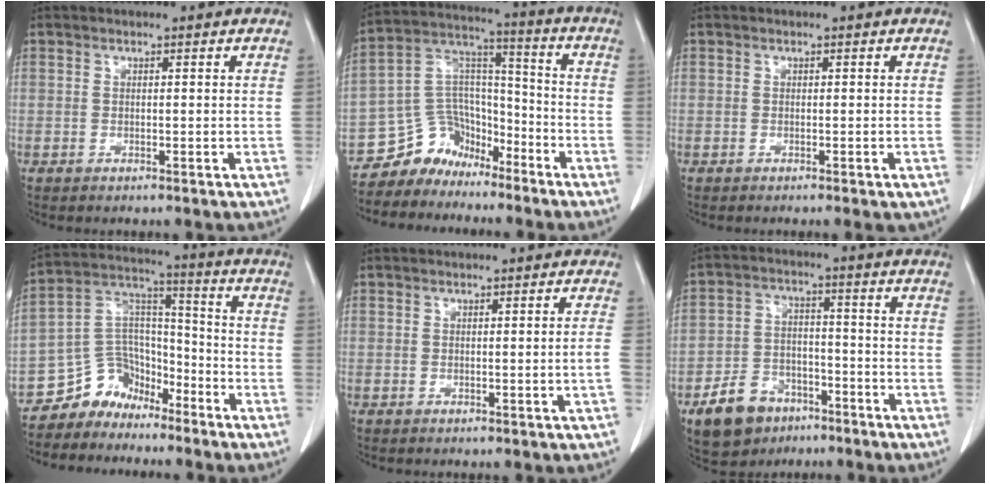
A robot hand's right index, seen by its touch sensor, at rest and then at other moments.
{"total": 9.9, "force": [-8.1, 5.7, 0.5], "torque": [-0.016, 0.063, -0.148]}
{"total": 1.0, "force": [-0.7, 0.1, 0.8], "torque": [-0.011, -0.004, -0.007]}
{"total": 9.2, "force": [-7.5, 5.3, 0.7], "torque": [-0.016, 0.056, -0.136]}
{"total": 1.2, "force": [-0.3, -0.3, 1.1], "torque": [-0.018, -0.002, -0.002]}
{"total": 9.5, "force": [-6.0, 6.2, 4.0], "torque": [-0.090, 0.008, -0.096]}